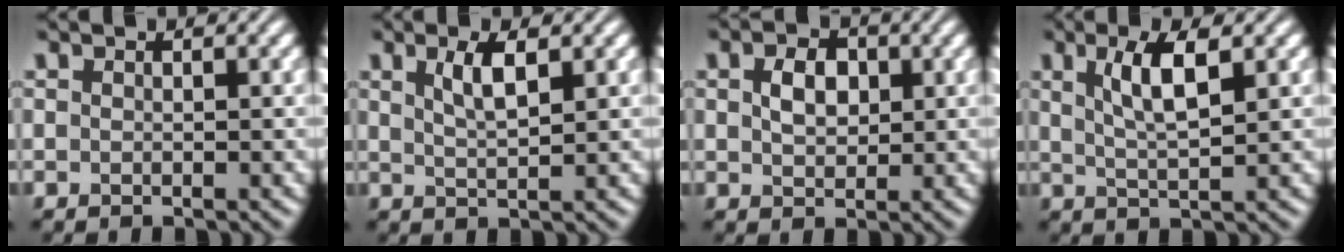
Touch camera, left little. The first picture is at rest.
{"total": 2.7, "force": [1.3, 0.7, 2.3], "torque": [-0.043, 0.001, 0.024]}
{"total": 2.9, "force": [0.6, 2.0, 2.0], "torque": [-0.044, 0.003, 0.012]}
{"total": 4.3, "force": [1.6, 1.1, 3.8], "torque": [-0.075, 0.000, 0.031]}